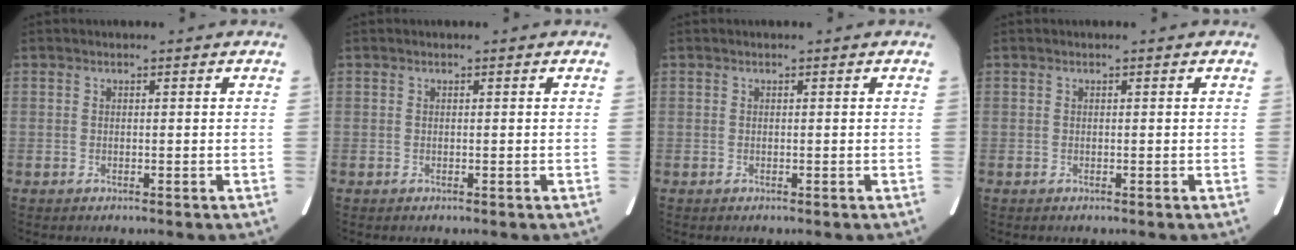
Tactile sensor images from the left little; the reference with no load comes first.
{"total": 0.0}
{"total": 0.0}
{"total": 0.0}